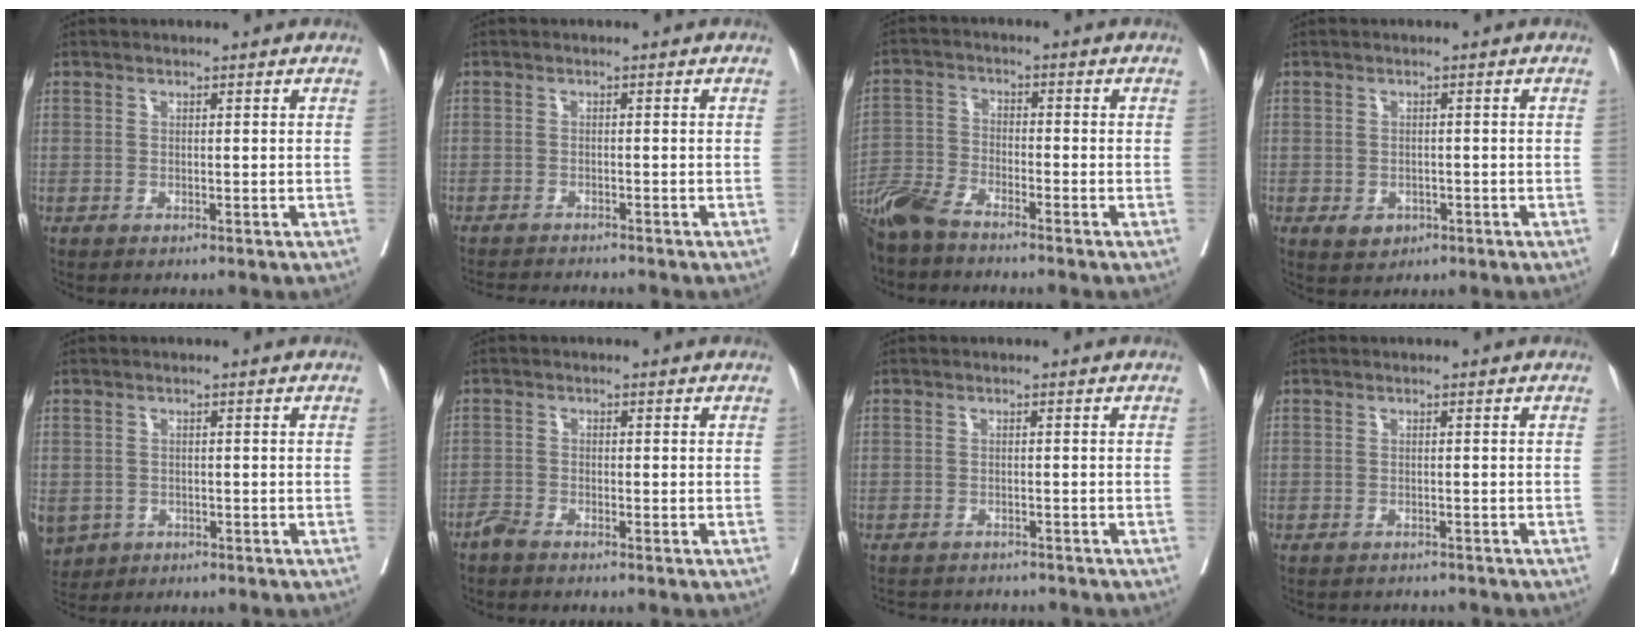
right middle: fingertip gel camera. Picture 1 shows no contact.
{"total": 6.0, "force": [-5.8, 0.1, 1.7], "torque": [-0.017, -0.012, -0.089]}
{"total": 6.9, "force": [-6.0, 1.2, 3.1], "torque": [-0.069, -0.020, -0.125]}
{"total": 2.5, "force": [-1.1, 2.0, 1.1], "torque": [-0.011, 0.003, -0.006]}
{"total": 8.4, "force": [-3.7, 6.9, 2.9], "torque": [-0.087, -0.003, -0.052]}
{"total": 1.7, "force": [-1.6, 0.0, 0.5], "torque": [-0.010, -0.003, -0.036]}
{"total": 6.8, "force": [-6.5, 1.6, 1.3], "torque": [-0.014, -0.001, -0.084]}
{"total": 4.5, "force": [-4.3, 1.2, 0.7], "torque": [-0.003, -0.005, -0.054]}